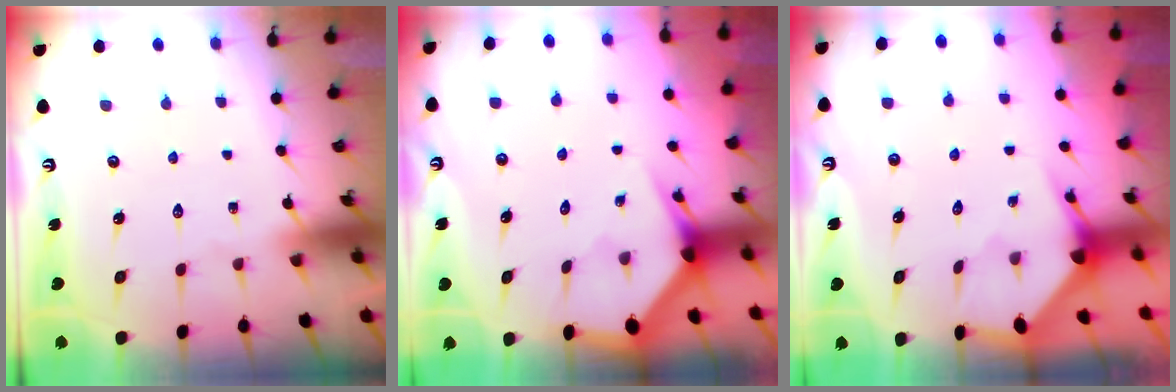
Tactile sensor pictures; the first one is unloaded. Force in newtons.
{"total": 2.6, "press": 2.6, "slide": 0.2}
{"total": 2.8, "press": 2.8, "slide": 0.2}